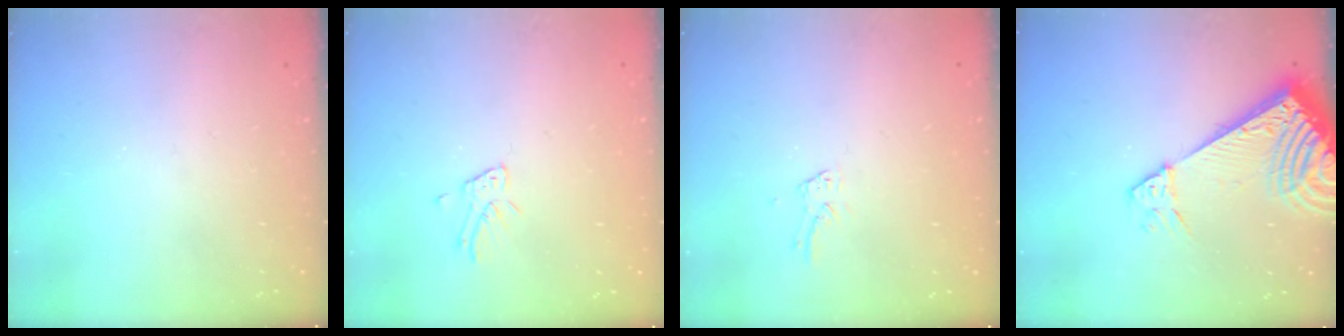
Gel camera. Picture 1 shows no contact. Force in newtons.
{"total": 3.7, "press": 3.6, "slide": 0.3}
{"total": 1.9, "press": 1.9, "slide": 0.1}
{"total": 9.9, "press": 9.9, "slide": 1.3}